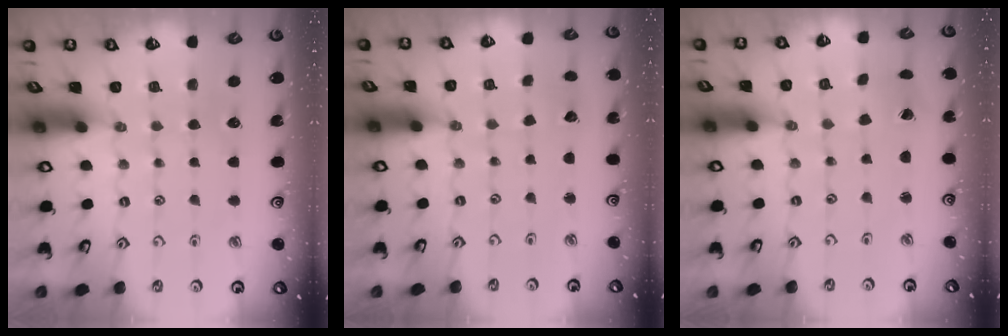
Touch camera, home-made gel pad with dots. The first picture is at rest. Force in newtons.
{"total": 1.9, "press": 1.9, "slide": 0.2}
{"total": 1.2, "press": 1.2, "slide": 0.2}